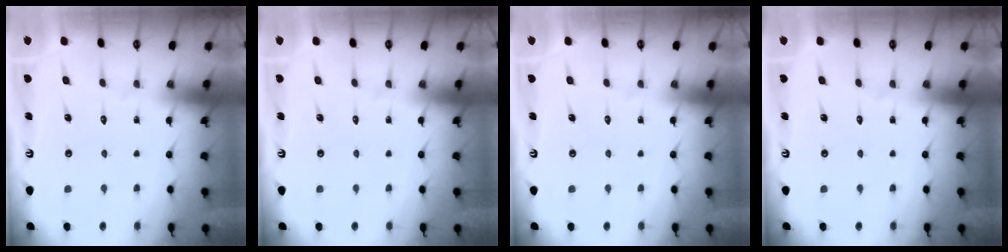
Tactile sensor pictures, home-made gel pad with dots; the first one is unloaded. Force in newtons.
{"total": 0.0}
{"total": 0.0}
{"total": 0.0}